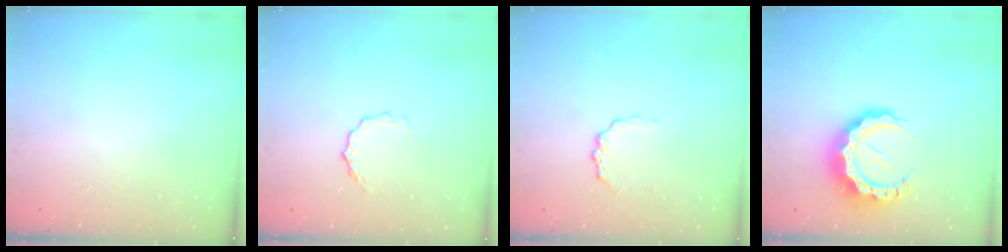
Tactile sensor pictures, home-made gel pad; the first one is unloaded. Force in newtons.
{"total": 4.1, "press": 4.1, "slide": 0.4}
{"total": 2.4, "press": 2.4, "slide": 0.3}
{"total": 12.1, "press": 12.0, "slide": 1.3}